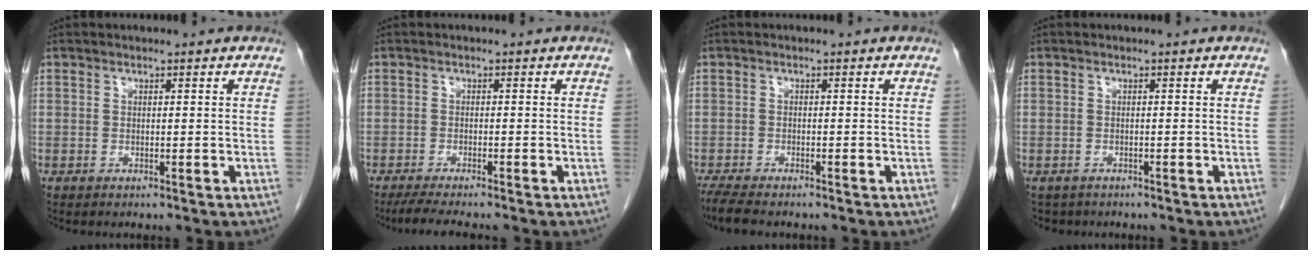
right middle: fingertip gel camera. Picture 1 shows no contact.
{"total": 4.2, "force": [-3.5, -0.3, 2.3], "torque": [-0.042, -0.014, -0.060]}
{"total": 4.6, "force": [-3.9, 0.7, 2.4], "torque": [-0.050, -0.016, -0.067]}
{"total": 2.4, "force": [-2.0, 1.4, 0.1], "torque": [-0.010, -0.001, -0.030]}